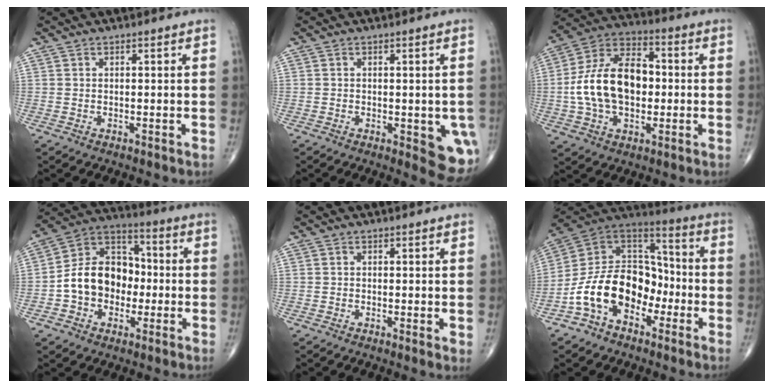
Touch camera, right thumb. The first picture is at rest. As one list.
[{"total": 7.2, "force": [-1.9, 2.9, 6.3], "torque": [-0.046, -0.010, -0.021]}, {"total": 17.5, "force": [-0.6, 11.0, 13.6], "torque": [-0.234, 0.033, -0.014]}, {"total": 14.3, "force": [-1.9, 11.0, 8.9], "torque": [-0.113, 0.045, -0.043]}, {"total": 1.3, "force": [0.0, 0.3, 1.2], "torque": [-0.019, -0.006, -0.004]}, {"total": 17.1, "force": [-6.1, 11.8, 10.6], "torque": [-0.155, 0.077, -0.121]}]